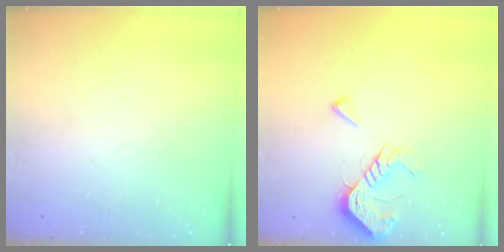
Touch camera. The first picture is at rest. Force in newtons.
{"total": 11.4, "press": 11.4, "slide": 0.4}